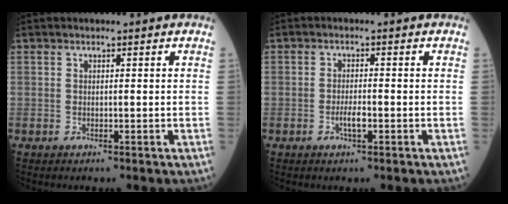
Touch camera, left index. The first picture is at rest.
{"total": 2.2, "force": [-1.0, 0.5, 1.9], "torque": [-0.035, 0.002, -0.018]}